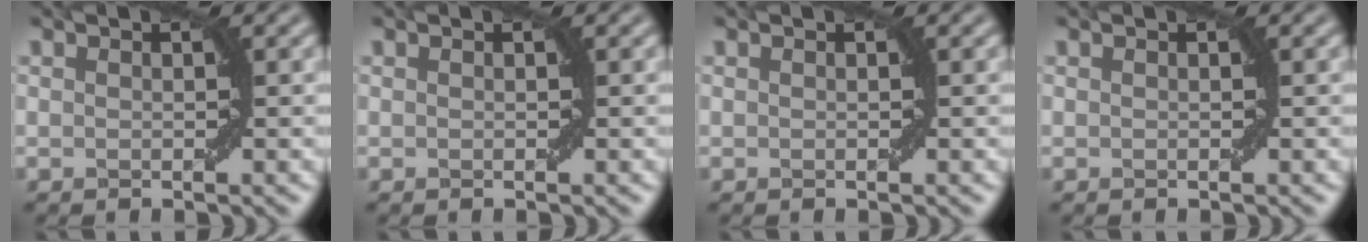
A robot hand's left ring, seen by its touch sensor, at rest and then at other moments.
{"total": 0.0}
{"total": 0.0}
{"total": 0.0}